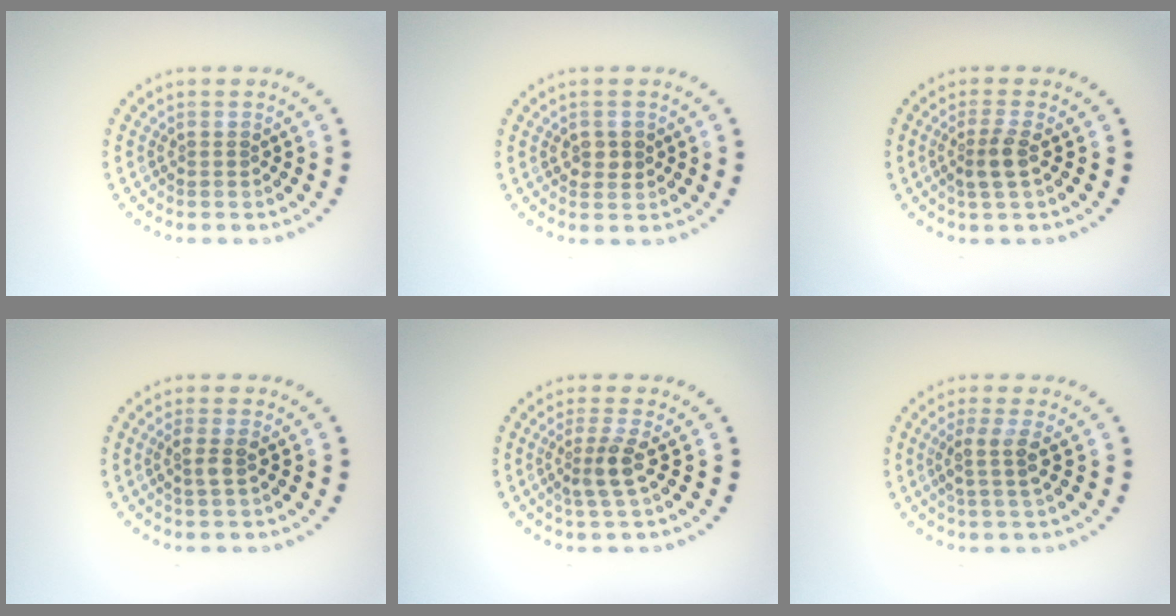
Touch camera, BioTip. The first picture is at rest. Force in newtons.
{"total": 1.6, "press": 1.6, "slide": 0.2}
{"total": 2.2, "press": 1.9, "slide": 1.2}
{"total": 1.7, "press": 1.6, "slide": 0.6}
{"total": 2.4, "press": 1.8, "slide": 1.6}
{"total": 2.5, "press": 2.0, "slide": 1.5}